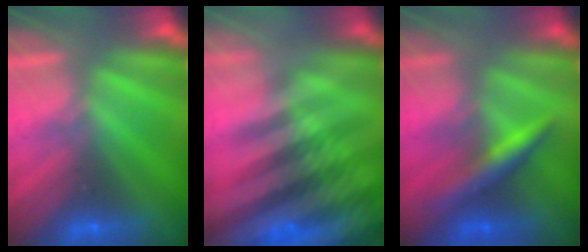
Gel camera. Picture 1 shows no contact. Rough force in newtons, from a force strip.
{"total": 9.1}
{"total": 2.3}